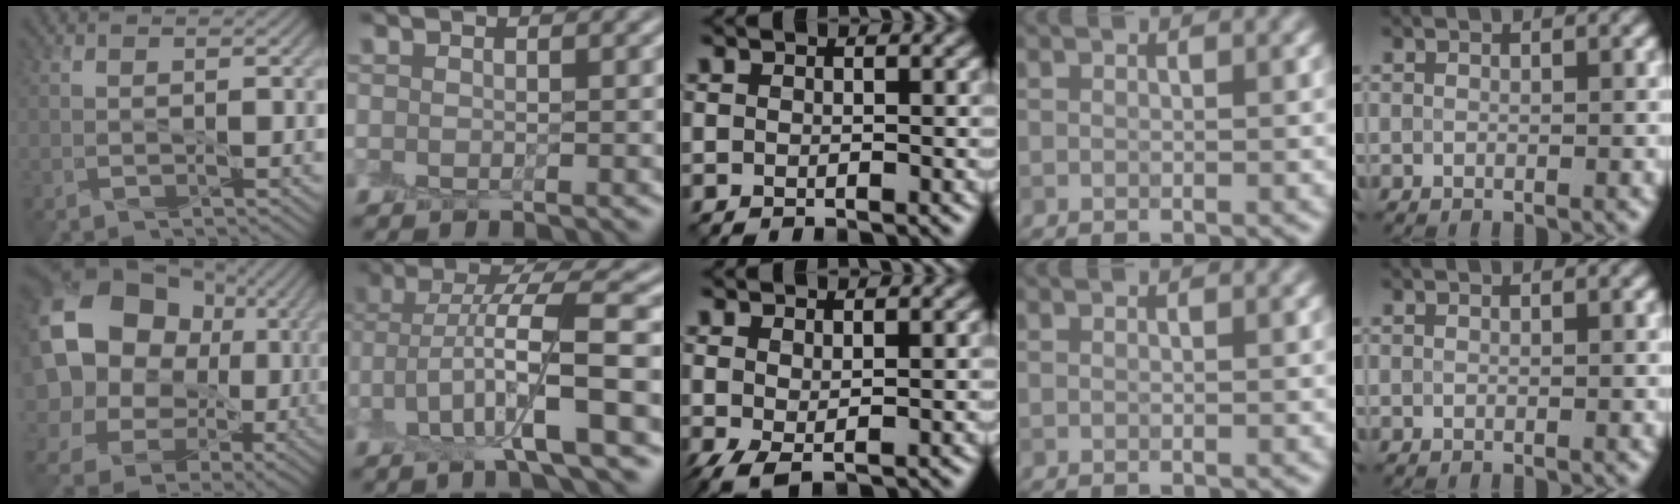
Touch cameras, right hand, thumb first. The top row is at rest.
{"thumb": {"total": 18.8, "force": [3.0, 16.3, 8.8], "torque": [-0.257, 0.006, 0.059]}, "index": {"total": 7.6, "force": [-1.2, 1.9, 7.3], "torque": [-0.137, 0.018, -0.027]}, "middle": {"total": 1.8, "force": [-0.1, 0.3, 1.8], "torque": [-0.045, -0.004, -0.004]}}